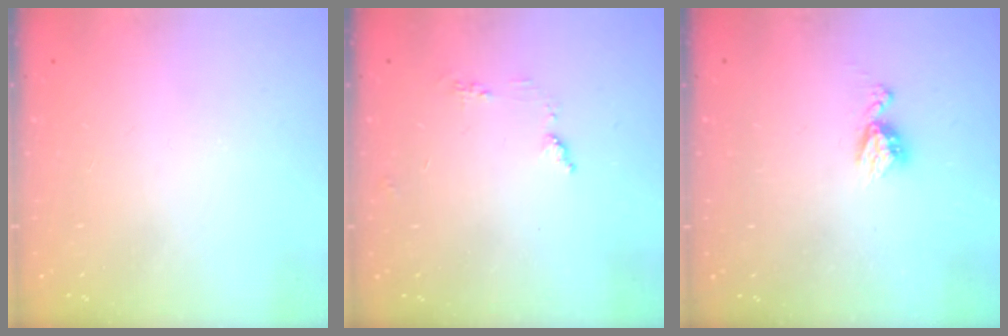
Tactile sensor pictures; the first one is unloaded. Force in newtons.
{"total": 5.3, "press": 5.2, "slide": 0.6}
{"total": 5.0, "press": 4.9, "slide": 0.6}